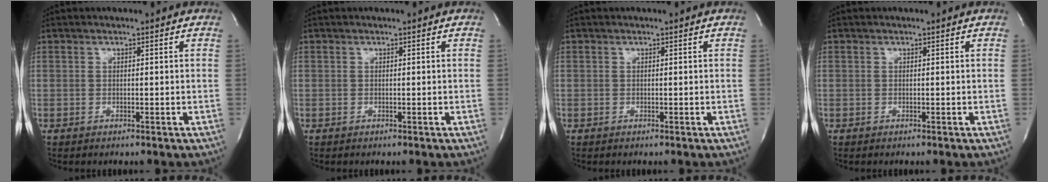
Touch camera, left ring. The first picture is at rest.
{"total": 0.0}
{"total": 0.0}
{"total": 0.0}